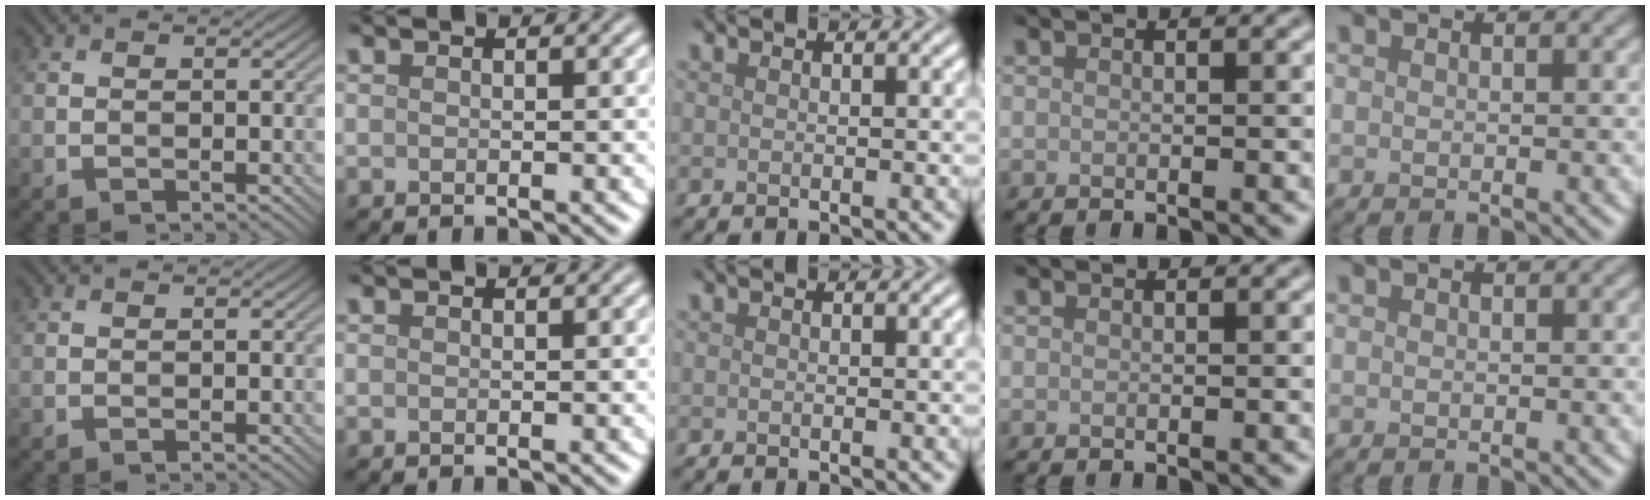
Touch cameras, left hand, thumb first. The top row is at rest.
{}